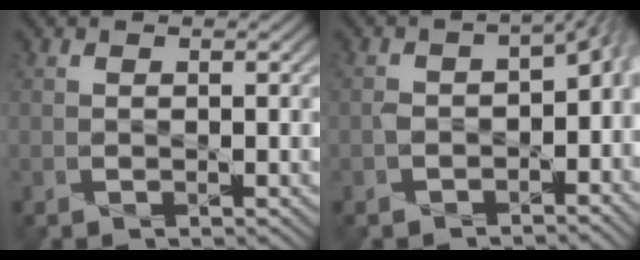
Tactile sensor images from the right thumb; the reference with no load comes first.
{"total": 6.6, "force": [-2.8, 4.1, 4.5], "torque": [-0.074, -0.030, -0.044]}